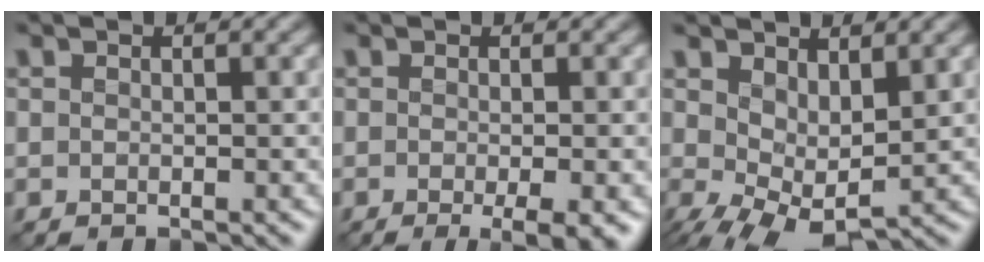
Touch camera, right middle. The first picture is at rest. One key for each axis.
{"total": 2.7, "fx": -1.1, "fy": 0.4, "fz": 2.5, "tx": -0.043, "ty": -0.013, "tz": -0.016}
{"total": 5.0, "fx": 0.7, "fy": 2.6, "fz": 4.2, "tx": -0.092, "ty": -0.012, "tz": 0.017}